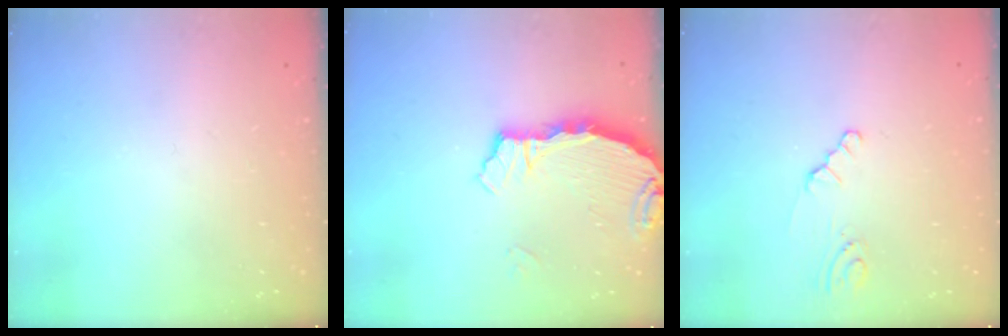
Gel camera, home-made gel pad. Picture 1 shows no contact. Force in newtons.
{"total": 3.3, "press": 3.2, "slide": 0.4}
{"total": 1.2, "press": 1.2, "slide": 0.2}